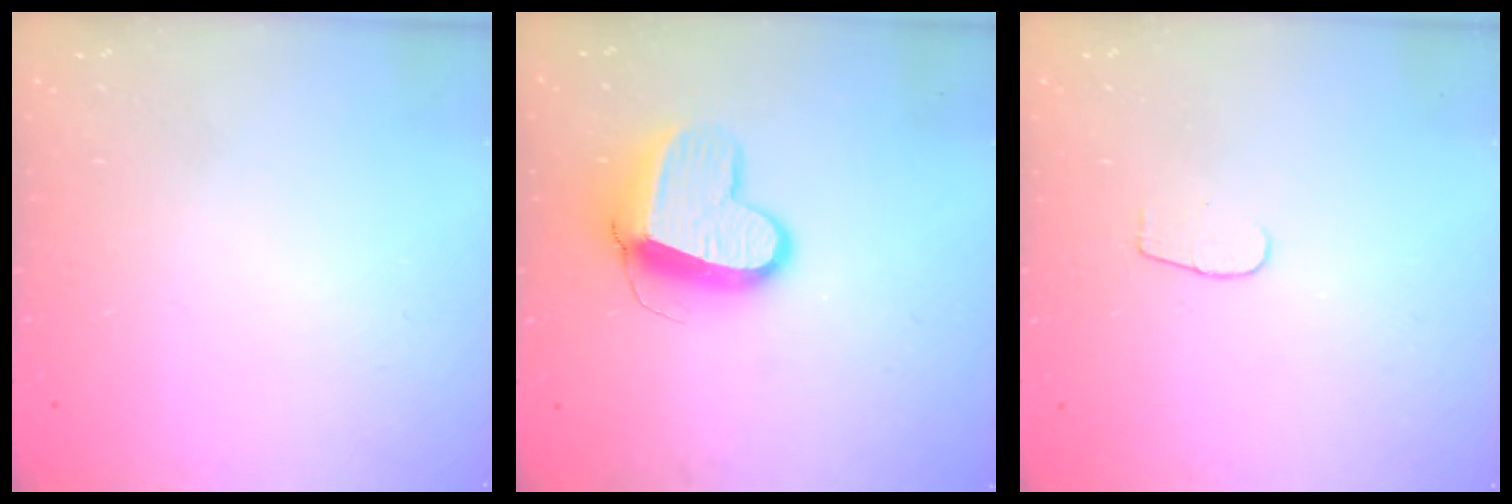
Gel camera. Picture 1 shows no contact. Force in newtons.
{"total": 11.5, "press": 11.4, "slide": 1.3}
{"total": 3.6, "press": 3.6, "slide": 0.4}